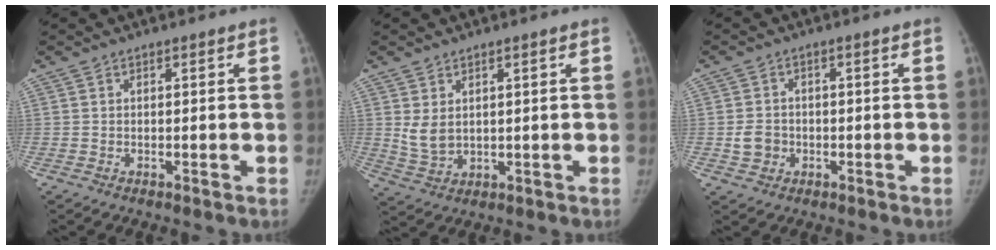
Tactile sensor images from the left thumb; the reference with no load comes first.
{"total": 4.5, "force": [1.3, 2.9, 3.1], "torque": [-0.051, -0.011, 0.039]}
{"total": 3.9, "force": [-0.9, 3.5, 1.6], "torque": [-0.017, 0.009, -0.012]}